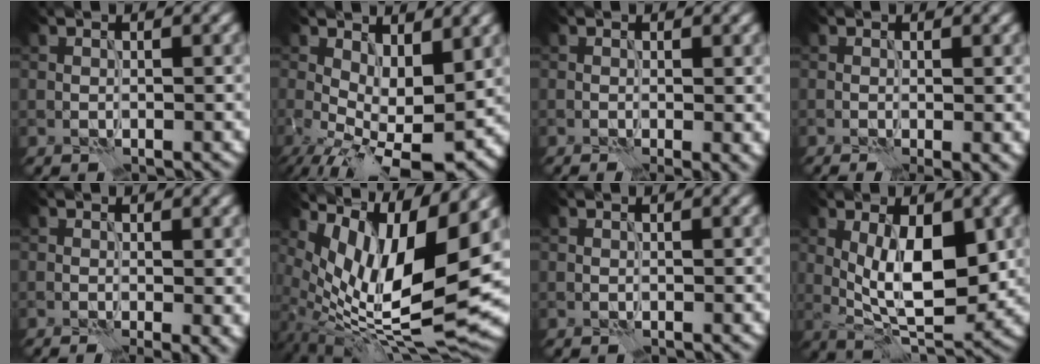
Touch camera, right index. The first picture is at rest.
{"total": 8.6, "force": [-0.9, 4.1, 7.5], "torque": [-0.125, -0.008, -0.012]}
{"total": 1.6, "force": [-0.1, 0.2, 1.6], "torque": [-0.021, -0.004, -0.001]}
{"total": 1.7, "force": [-0.2, 0.2, 1.7], "torque": [-0.024, -0.004, -0.004]}
{"total": 2.5, "force": [-0.4, 0.5, 2.4], "torque": [-0.031, -0.006, -0.006]}
{"total": 11.9, "force": [3.0, 4.2, 10.7], "torque": [-0.212, 0.001, 0.062]}
{"total": 0.0}
{"total": 9.0, "force": [0.5, 3.6, 8.2], "torque": [-0.126, 0.001, 0.007]}